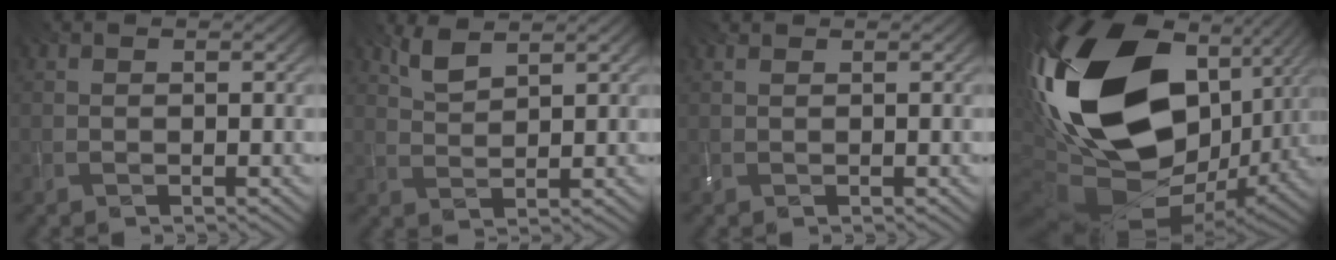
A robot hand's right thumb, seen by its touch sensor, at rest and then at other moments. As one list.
[{"total": 3.2, "force": [2.4, 0.9, 1.9], "torque": [-0.052, 0.000, 0.055]}, {"total": 0.8, "force": [0.6, 0.3, 0.5], "torque": [-0.019, 0.007, 0.011]}, {"total": 23.4, "force": [4.0, 14.7, 17.8], "torque": [-0.409, -0.020, 0.080]}]